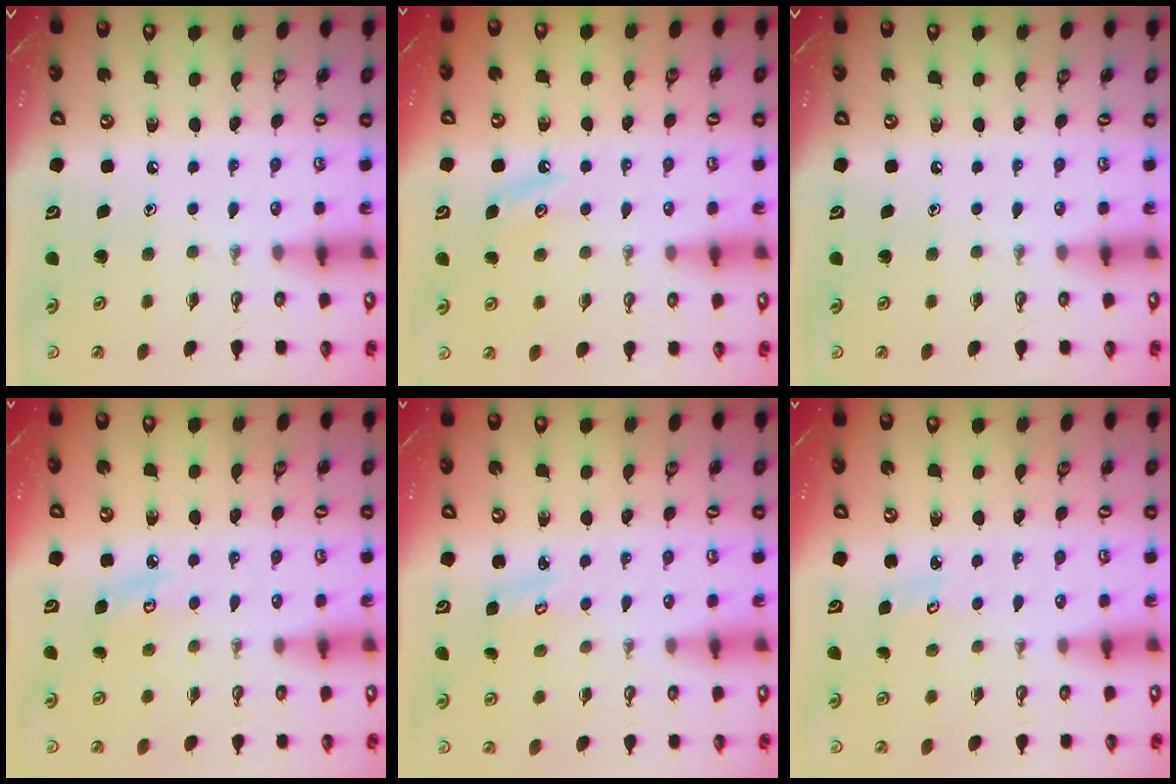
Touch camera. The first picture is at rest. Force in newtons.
{"total": 5.7, "press": 5.7, "slide": 0.4}
{"total": 0.0}
{"total": 5.8, "press": 5.8, "slide": 0.5}
{"total": 2.6, "press": 2.6, "slide": 0.3}
{"total": 2.1, "press": 2.1, "slide": 0.2}